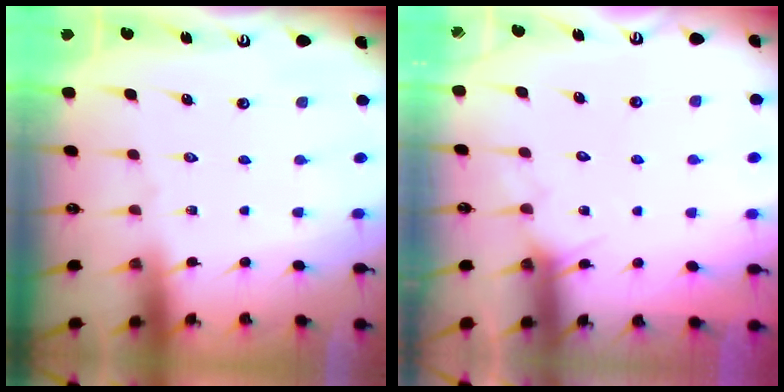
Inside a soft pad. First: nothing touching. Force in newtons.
{"total": 5.8, "press": 5.8, "slide": 0.4}